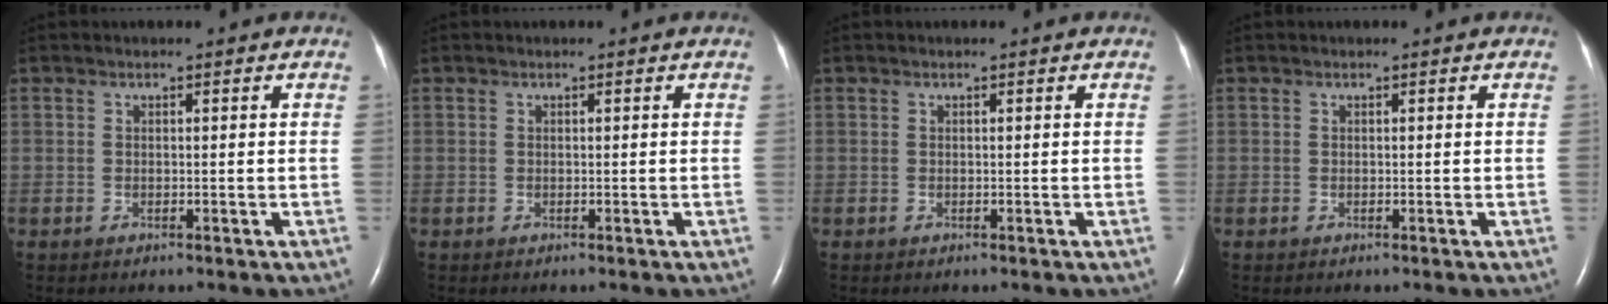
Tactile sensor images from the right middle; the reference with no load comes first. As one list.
[{"total": 0.0}, {"total": 0.0}, {"total": 0.0}]